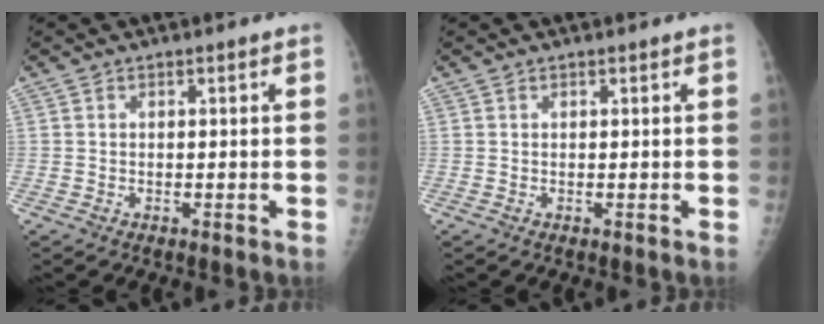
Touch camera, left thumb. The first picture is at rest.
{"total": 0.0}